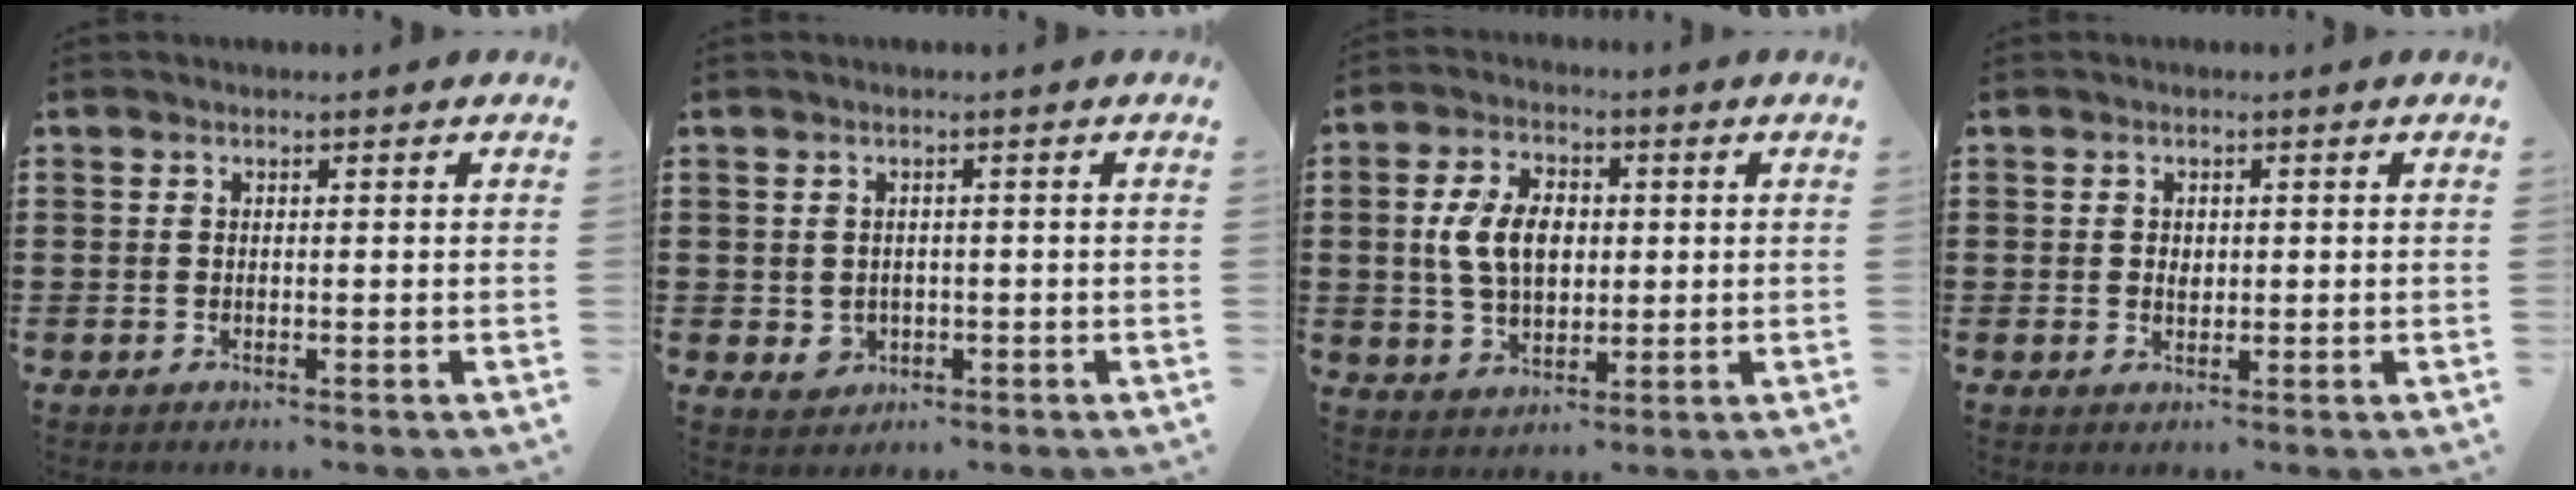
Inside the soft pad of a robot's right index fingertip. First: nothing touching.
{"total": 1.9, "force": [-0.3, 1.7, 0.8], "torque": [-0.021, 0.004, -0.008]}
{"total": 7.9, "force": [0.7, 5.1, 6.0], "torque": [-0.137, 0.009, 0.004]}
{"total": 1.2, "force": [0.2, 0.9, 0.8], "torque": [-0.017, 0.006, 0.002]}